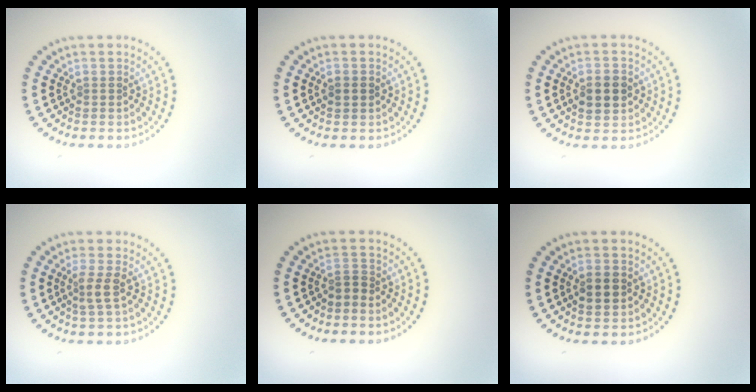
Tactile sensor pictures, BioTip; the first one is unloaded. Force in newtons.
{"total": 1.4, "press": 1.4, "slide": 0.1}
{"total": 2.8, "press": 2.7, "slide": 0.2}
{"total": 1.9, "press": 1.5, "slide": 1.2}
{"total": 1.3, "press": 0.9, "slide": 0.9}
{"total": 2.4, "press": 2.4, "slide": 0.1}